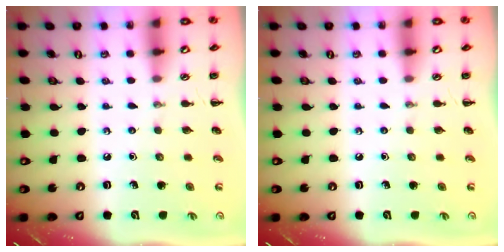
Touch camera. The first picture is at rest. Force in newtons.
{"total": 0.0}